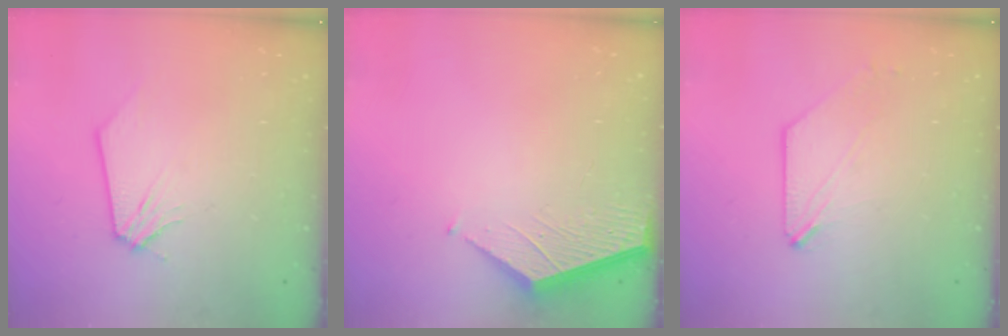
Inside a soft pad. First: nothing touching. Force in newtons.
{"total": 3.4, "press": 3.4, "slide": 0.3}
{"total": 0.7, "press": 0.7, "slide": 0.1}